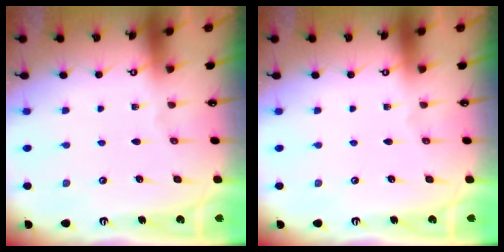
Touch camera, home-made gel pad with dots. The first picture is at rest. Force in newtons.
{"total": 0.0}